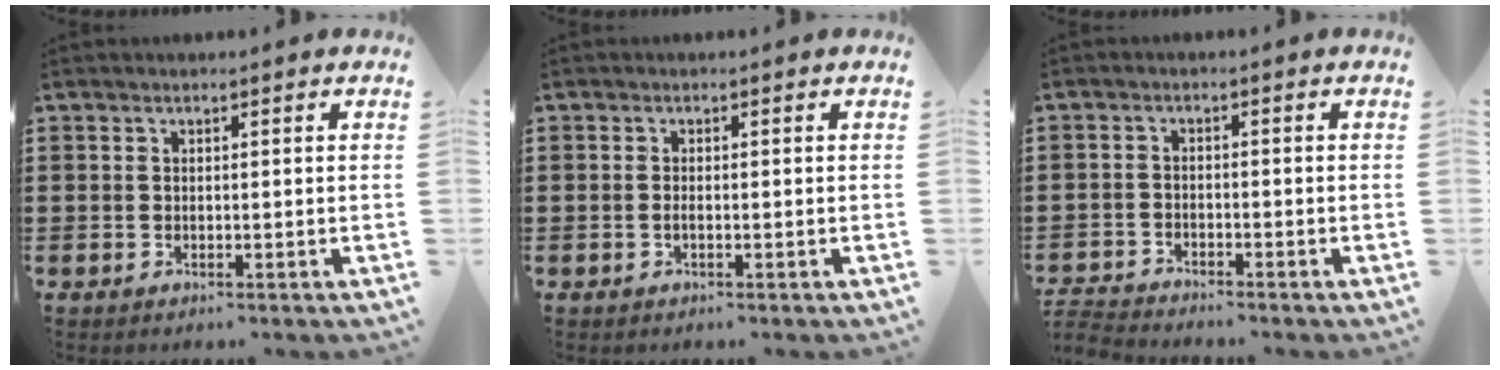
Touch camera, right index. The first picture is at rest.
{"total": 1.1, "force": [-0.4, 0.0, 1.0], "torque": [-0.021, -0.007, -0.005]}
{"total": 2.8, "force": [-2.8, 0.1, 0.0], "torque": [-0.003, 0.000, -0.061]}